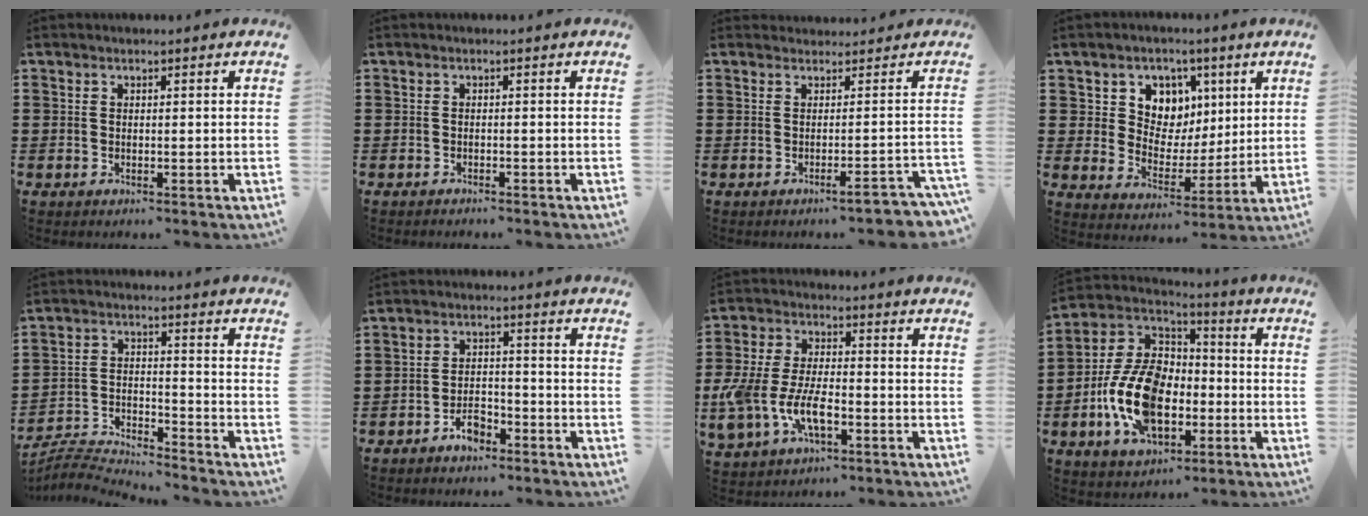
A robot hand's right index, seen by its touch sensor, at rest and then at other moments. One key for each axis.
{"total": 0.6, "fx": -0.6, "fy": 0.1, "fz": 0.0, "tx": -0.002, "ty": 0.001, "tz": -0.013}
{"total": 1.2, "fx": -0.4, "fy": 0.3, "fz": 1.1, "tx": -0.013, "ty": 0.000, "tz": -0.006}
{"total": 6.9, "fx": 3.3, "fy": 5.9, "fz": 1.2, "tx": -0.059, "ty": -0.016, "tz": 0.058}
{"total": 5.0, "fx": -5.0, "fy": 0.4, "fz": 0.2, "tx": -0.021, "ty": 0.002, "tz": -0.108}
{"total": 4.0, "fx": -3.1, "fy": 1.7, "fz": 1.7, "tx": -0.031, "ty": 0.010, "tz": -0.061}
{"total": 9.2, "fx": -3.5, "fy": 4.7, "fz": 7.1, "tx": -0.173, "ty": -0.005, "tz": -0.069}
{"total": 14.8, "fx": -4.0, "fy": 9.0, "fz": 11.0, "tx": -0.261, "ty": 0.006, "tz": -0.079}